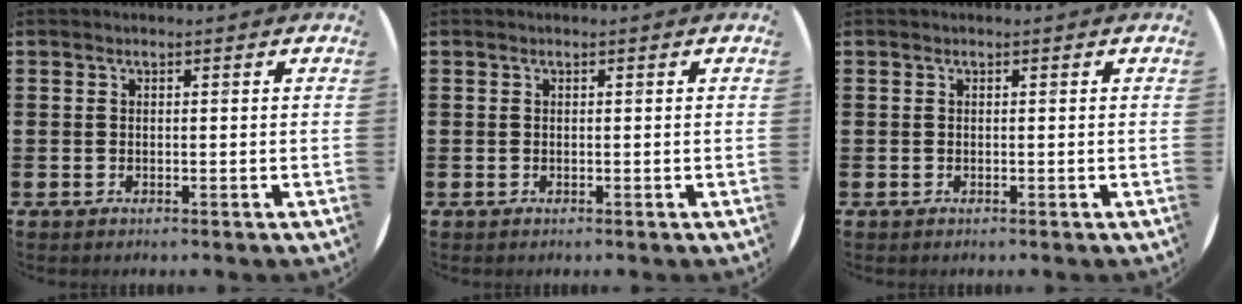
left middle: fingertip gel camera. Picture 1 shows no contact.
{"total": 0.0}
{"total": 0.0}